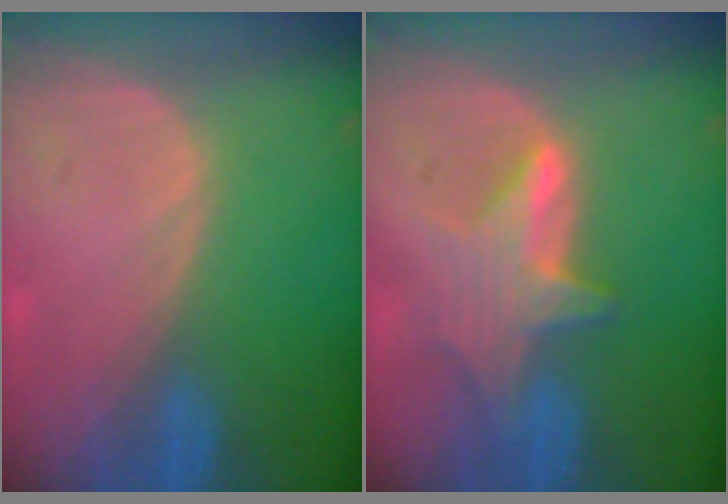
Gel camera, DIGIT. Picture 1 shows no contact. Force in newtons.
{"total": 6.6, "press": 6.2, "slide": 2.1}